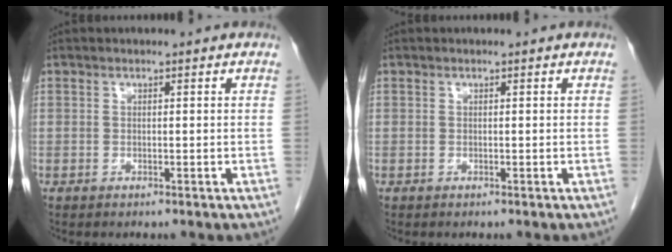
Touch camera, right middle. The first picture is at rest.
{"total": 0.0}